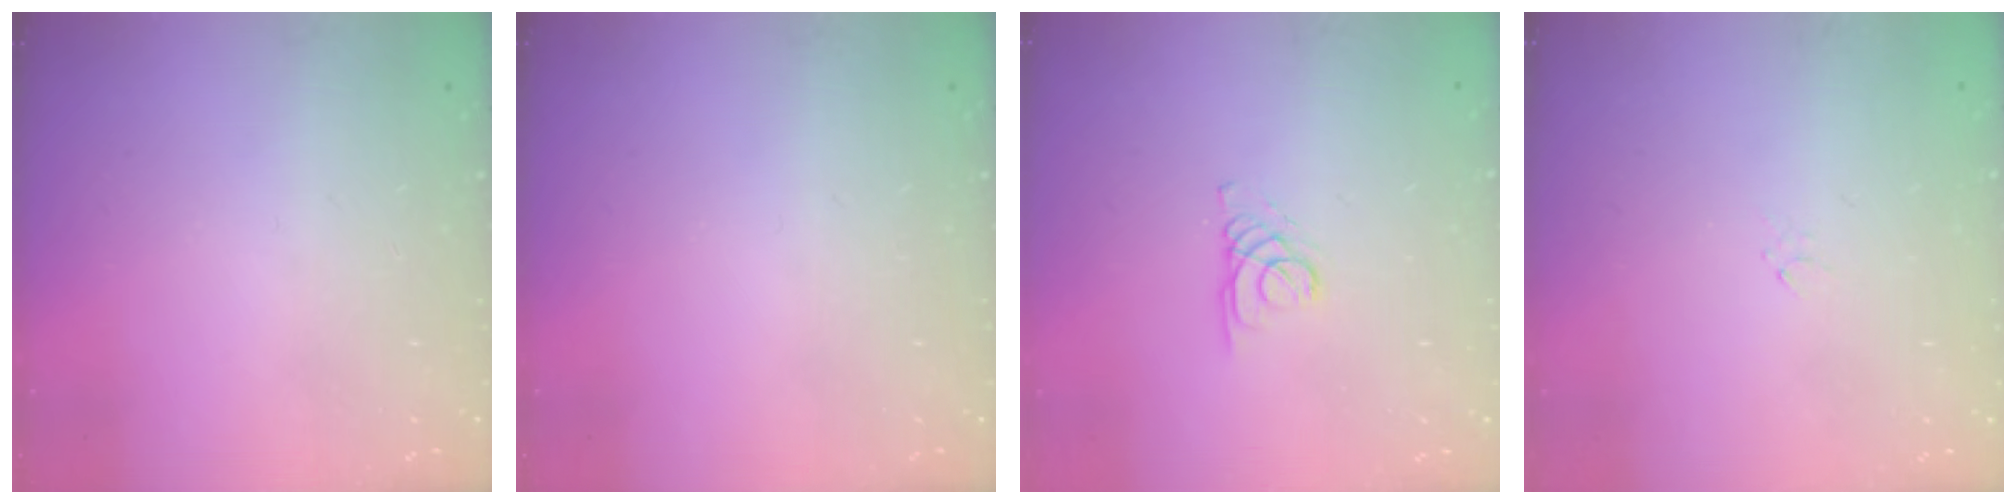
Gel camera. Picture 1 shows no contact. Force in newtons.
{"total": 0.0}
{"total": 1.7, "press": 1.7, "slide": 0.1}
{"total": 0.0}